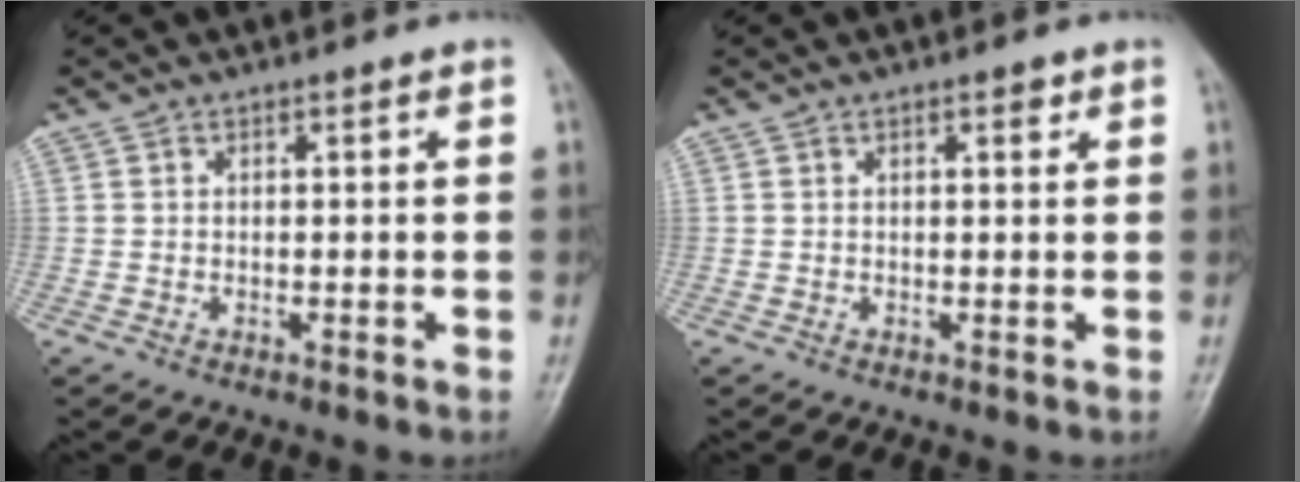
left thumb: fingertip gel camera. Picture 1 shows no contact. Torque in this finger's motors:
{"motor_torque": [-0.06, 0.00, -0.18, -0.06, 0.04]}